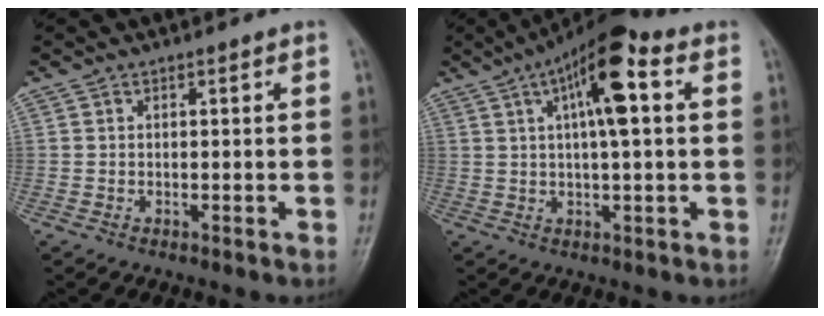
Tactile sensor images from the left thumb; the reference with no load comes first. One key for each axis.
{"total": 12.2, "fx": 3.7, "fy": 3.5, "fz": 11.1, "tx": -0.183, "ty": 0.020, "tz": 0.050}